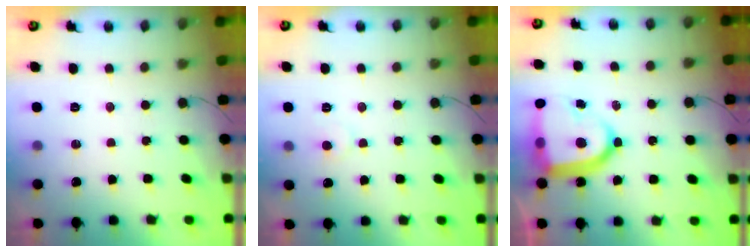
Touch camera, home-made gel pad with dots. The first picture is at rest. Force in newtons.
{"total": 4.7, "press": 4.7, "slide": 0.4}
{"total": 17.9, "press": 17.8, "slide": 1.7}